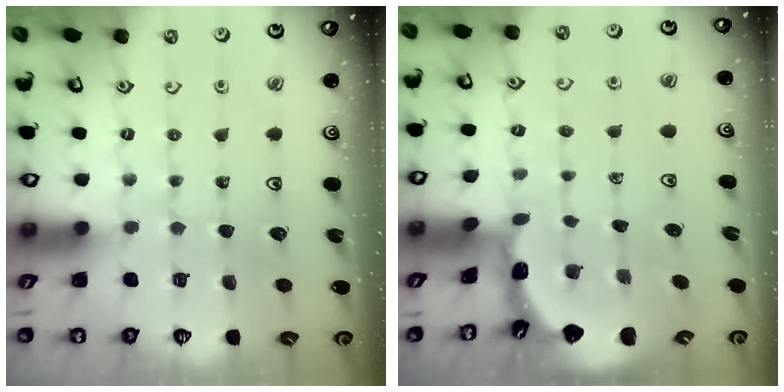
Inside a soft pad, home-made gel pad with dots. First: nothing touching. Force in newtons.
{"total": 1.7, "press": 1.7, "slide": 0.1}